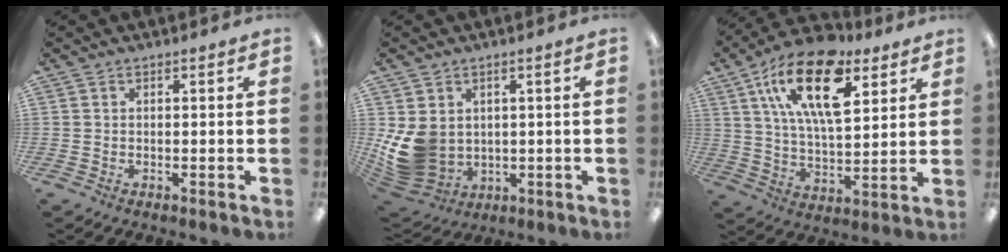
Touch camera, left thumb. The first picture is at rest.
{"total": 9.9, "force": [0.6, 8.5, 5.2], "torque": [-0.139, -0.016, 0.020]}
{"total": 21.1, "force": [11.0, 9.8, 15.1], "torque": [-0.274, -0.040, 0.186]}